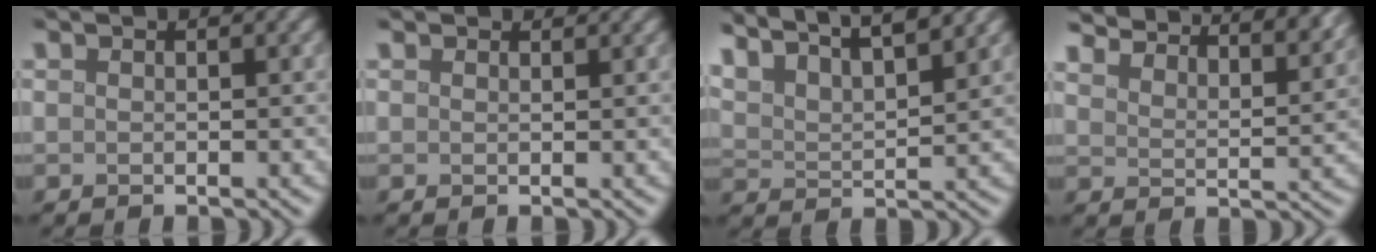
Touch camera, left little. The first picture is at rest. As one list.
[{"total": 1.6, "force": [1.5, 0.5, 0.4], "torque": [0.001, 0.003, 0.006]}, {"total": 11.6, "force": [9.1, 3.8, 6.2], "torque": [-0.118, 0.036, 0.125]}, {"total": 11.5, "force": [10.2, 2.8, 4.5], "torque": [-0.064, 0.011, 0.114]}]